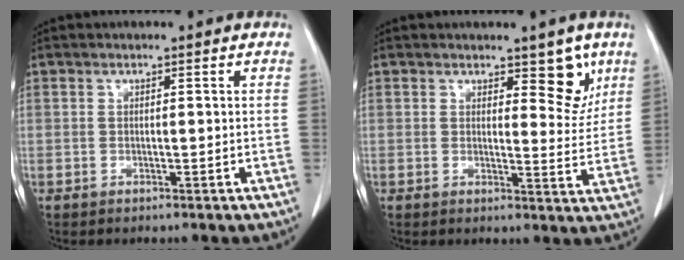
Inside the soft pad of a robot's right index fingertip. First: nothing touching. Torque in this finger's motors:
{"motor_torque": [0.44, 0.44, 0.10, 0.01]}